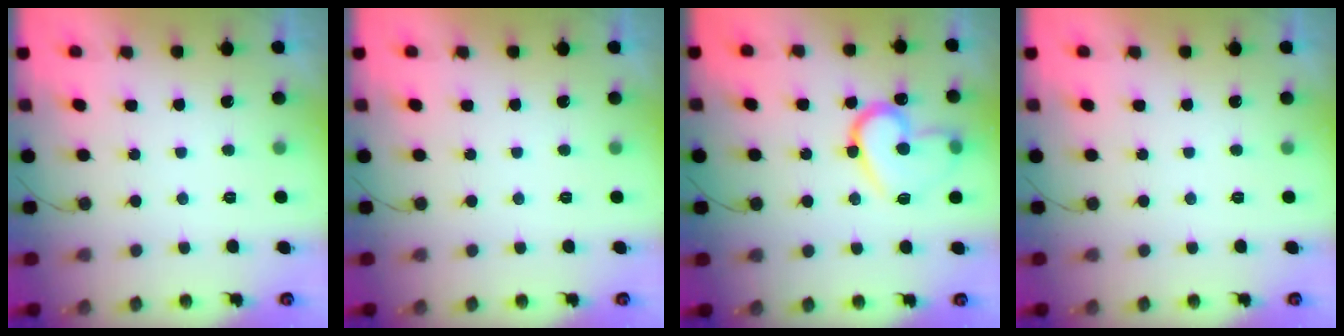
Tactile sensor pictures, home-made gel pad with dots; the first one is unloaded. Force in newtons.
{"total": 0.0}
{"total": 15.4, "press": 15.3, "slide": 1.6}
{"total": 0.0}